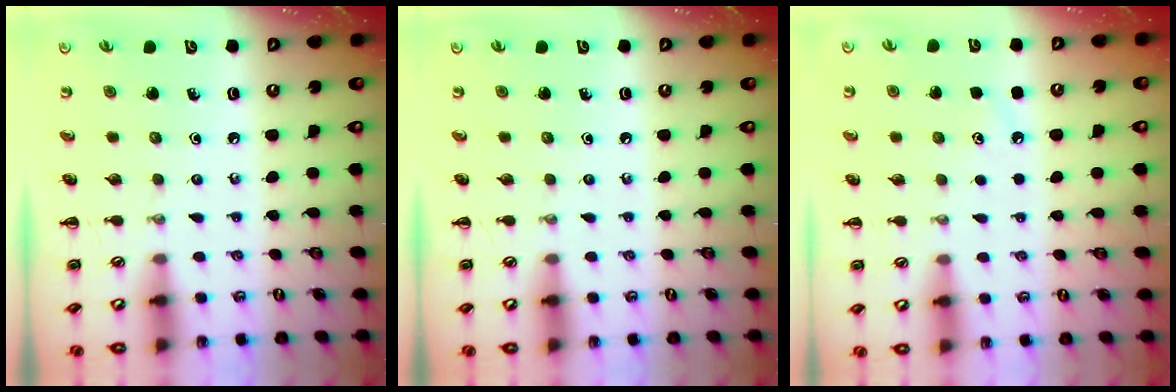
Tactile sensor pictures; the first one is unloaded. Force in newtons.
{"total": 0.0}
{"total": 3.2, "press": 3.1, "slide": 1.0}